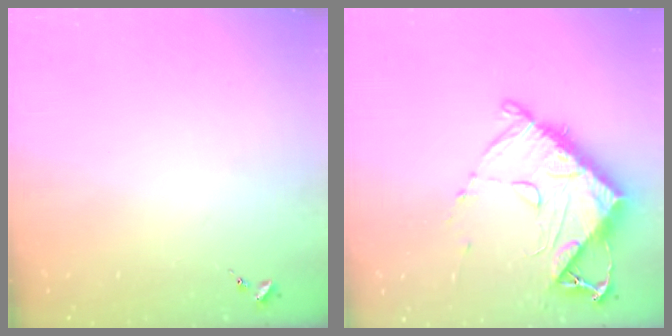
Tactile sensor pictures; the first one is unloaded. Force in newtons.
{"total": 13.6, "press": 13.6, "slide": 0.8}